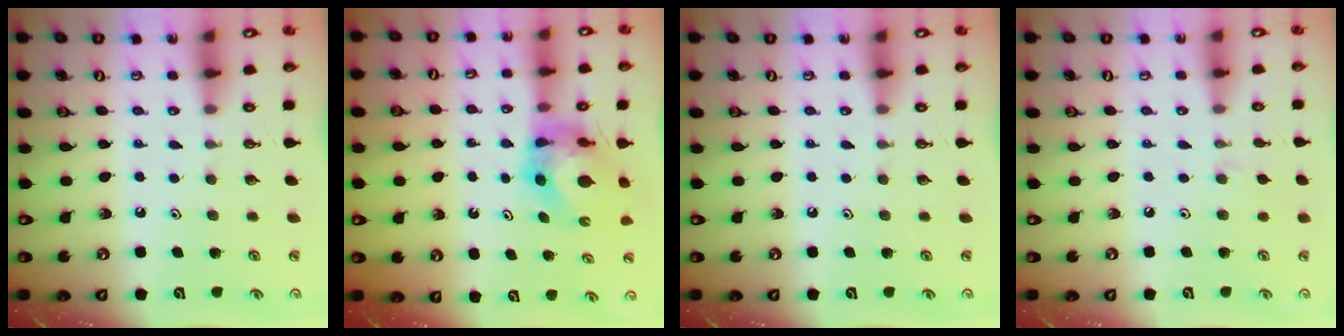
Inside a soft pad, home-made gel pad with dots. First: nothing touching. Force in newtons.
{"total": 6.8, "press": 6.8, "slide": 0.5}
{"total": 0.0}
{"total": 2.9, "press": 2.9, "slide": 0.4}